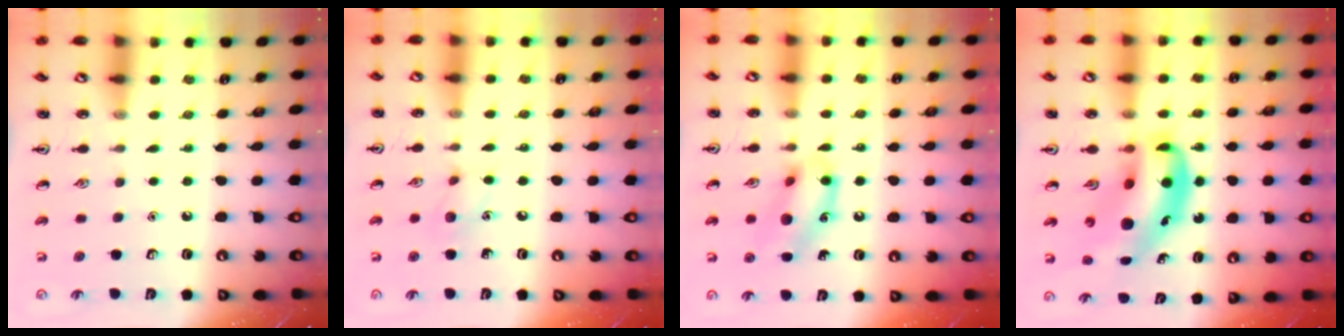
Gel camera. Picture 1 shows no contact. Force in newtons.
{"total": 6.6, "press": 6.3, "slide": 1.8}
{"total": 12.7, "press": 12.6, "slide": 1.9}
{"total": 13.4, "press": 12.8, "slide": 3.9}